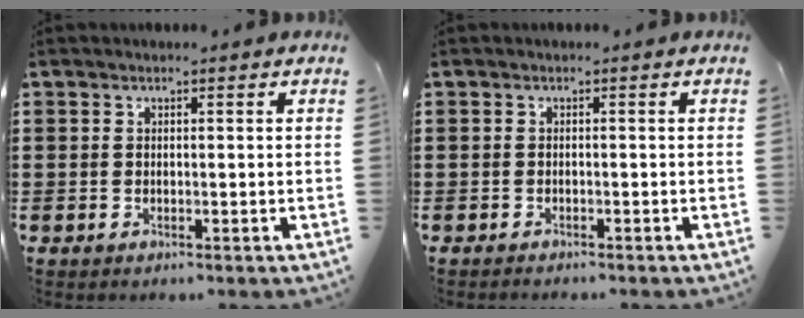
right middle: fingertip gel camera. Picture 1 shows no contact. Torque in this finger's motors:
{"motor_torque": [-0.19, 0.20, -0.03, -0.01]}